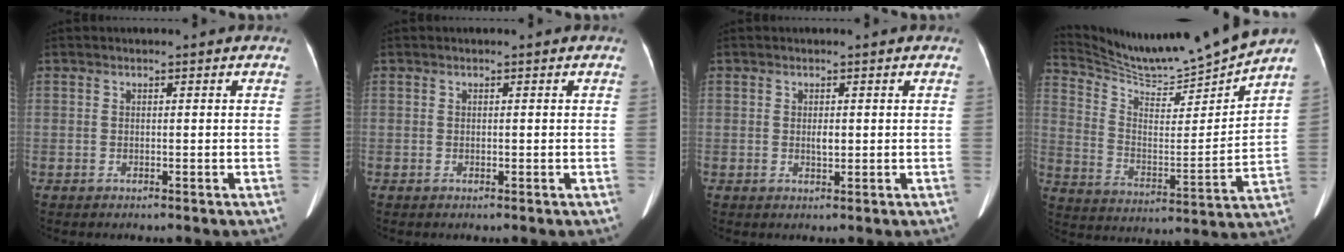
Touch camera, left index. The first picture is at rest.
{"total": 0.0}
{"total": 1.2, "force": [0.2, 0.7, 1.0], "torque": [-0.016, -0.002, 0.005]}
{"total": 13.9, "force": [13.5, -2.1, 2.5], "torque": [-0.058, -0.042, 0.235]}